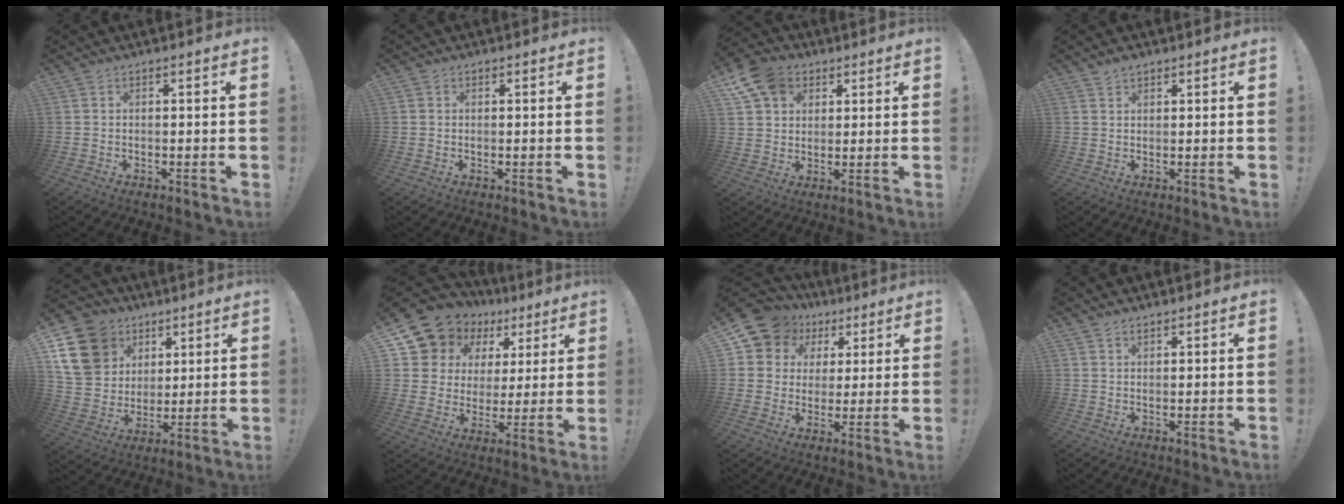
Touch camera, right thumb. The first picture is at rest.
{"total": 0.6, "force": [0.3, 0.5, 0.1], "torque": [0.001, -0.001, 0.006]}
{"total": 11.2, "force": [5.6, 8.6, 4.6], "torque": [-0.083, -0.018, 0.115]}
{"total": 2.0, "force": [1.6, 1.0, 0.6], "torque": [-0.007, -0.007, 0.030]}
{"total": 17.6, "force": [6.9, 14.5, 7.1], "torque": [-0.112, -0.027, 0.153]}
{"total": 12.1, "force": [8.6, 8.0, 2.7], "torque": [-0.064, -0.065, 0.172]}
{"total": 9.9, "force": [4.9, 8.4, 1.9], "torque": [-0.038, -0.036, 0.103]}
{"total": 1.3, "force": [1.1, 0.6, 0.2], "torque": [0.008, -0.010, 0.019]}